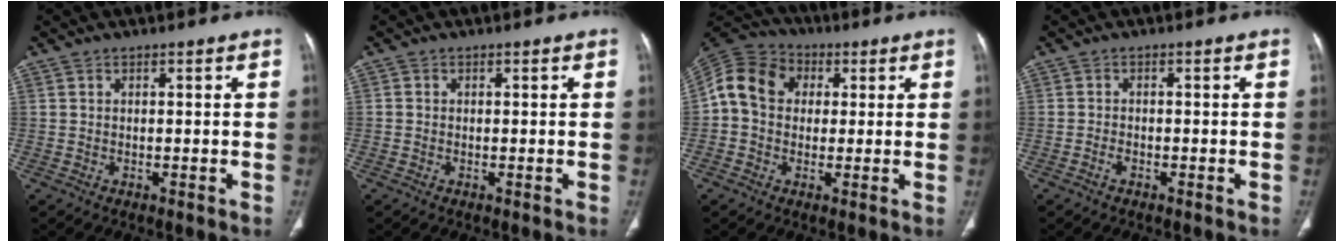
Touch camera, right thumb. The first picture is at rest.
{"total": 0.0}
{"total": 11.3, "force": [1.4, 9.4, 6.1], "torque": [-0.101, 0.028, 0.013]}
{"total": 1.0, "force": [-0.8, 0.3, 0.6], "torque": [-0.013, 0.000, -0.017]}